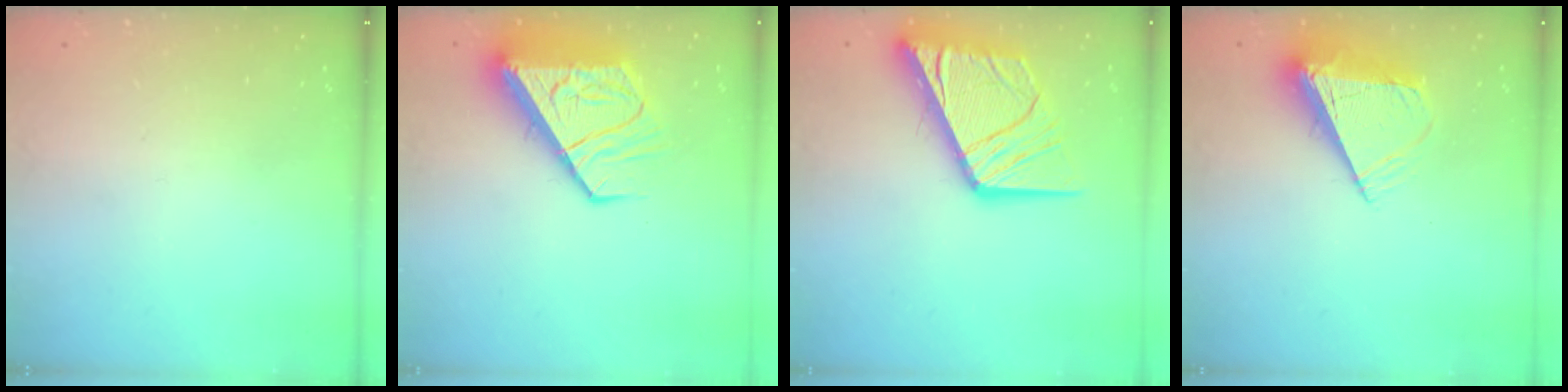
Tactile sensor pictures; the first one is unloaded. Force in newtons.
{"total": 12.1, "press": 12.0, "slide": 1.2}
{"total": 20.3, "press": 20.2, "slide": 2.1}
{"total": 10.1, "press": 10.1, "slide": 0.5}